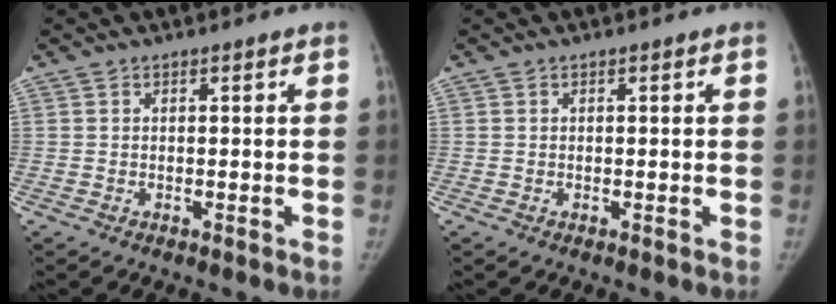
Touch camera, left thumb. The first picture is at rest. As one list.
[{"total": 0.0}]